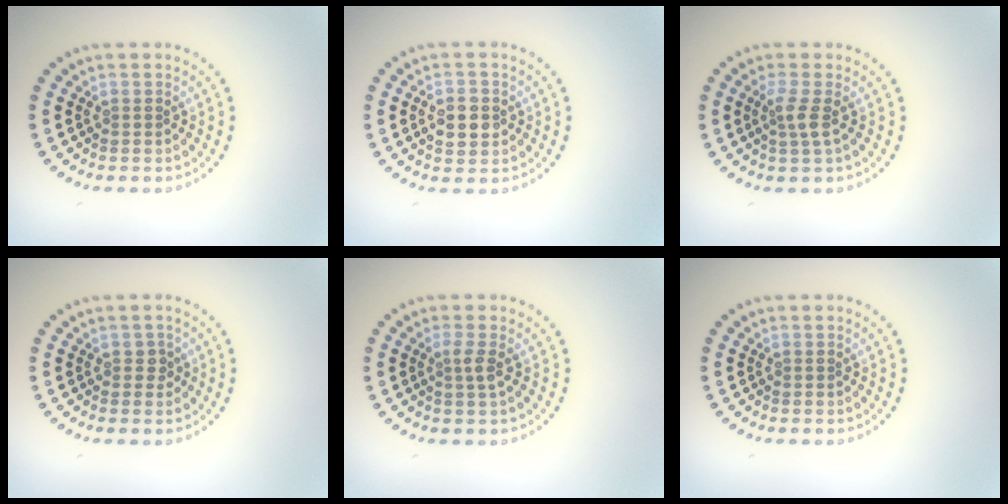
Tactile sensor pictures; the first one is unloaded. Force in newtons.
{"total": 3.4, "press": 3.4, "slide": 0.2}
{"total": 1.7, "press": 1.4, "slide": 1.0}
{"total": 1.0, "press": 0.9, "slide": 0.4}
{"total": 1.4, "press": 1.1, "slide": 0.9}
{"total": 0.0}